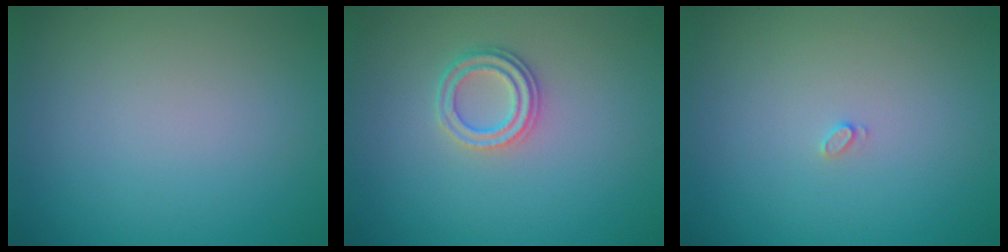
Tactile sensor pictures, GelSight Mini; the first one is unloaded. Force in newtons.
{"total": 2.3, "press": 2.1, "slide": 1.0}
{"total": 0.6, "press": 0.6, "slide": 0.1}